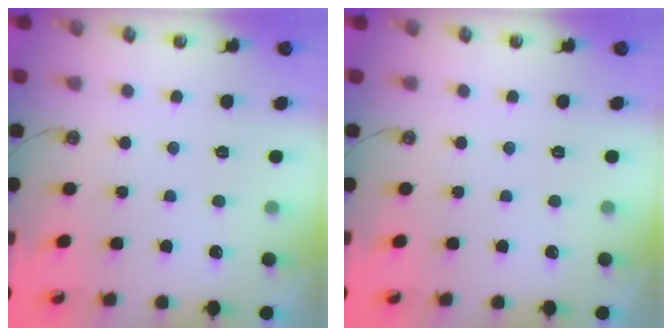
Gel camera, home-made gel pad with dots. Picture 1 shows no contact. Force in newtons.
{"total": 0.0}